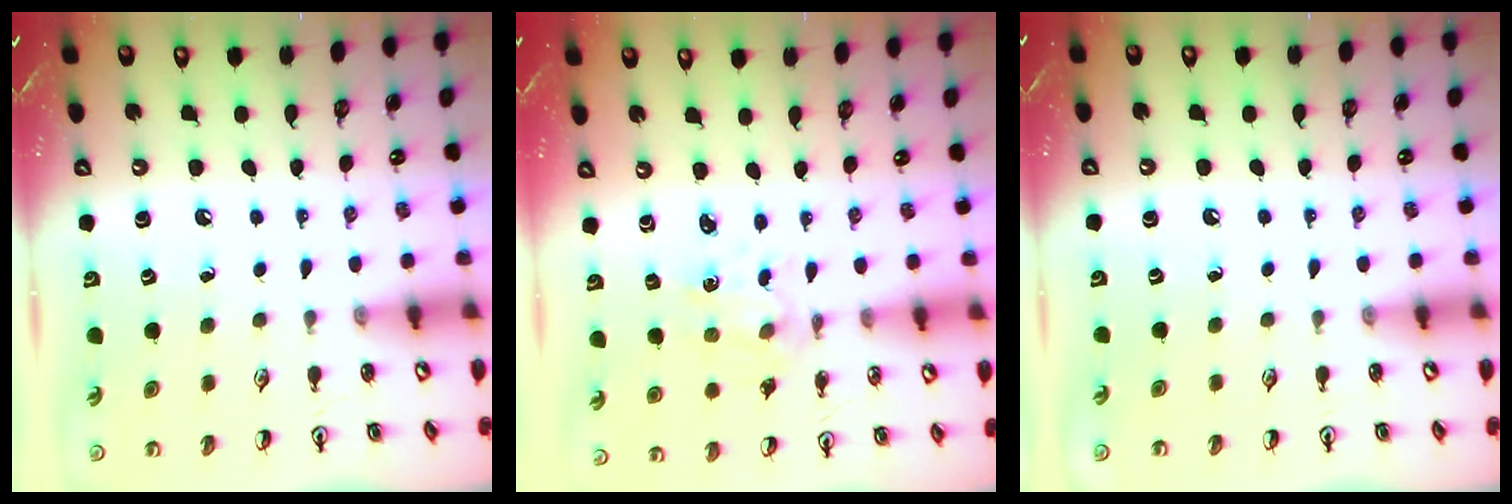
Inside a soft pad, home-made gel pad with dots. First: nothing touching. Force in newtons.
{"total": 1.6, "press": 1.6, "slide": 0.3}
{"total": 0.0}